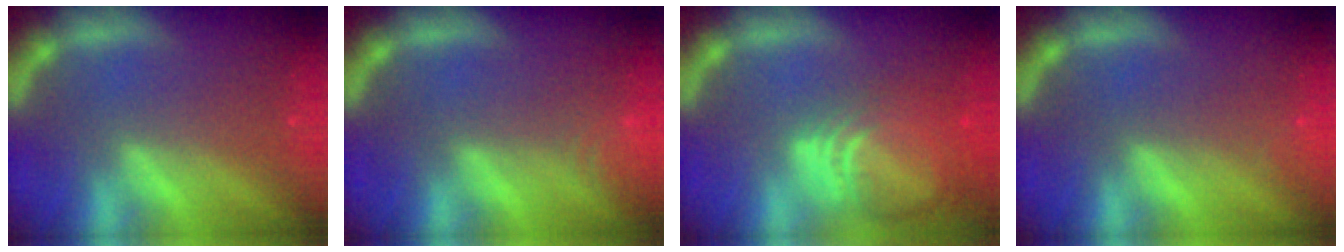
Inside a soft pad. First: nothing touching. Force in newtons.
{"total": 3.5}
{"total": 9.0}
{"total": 0.9}